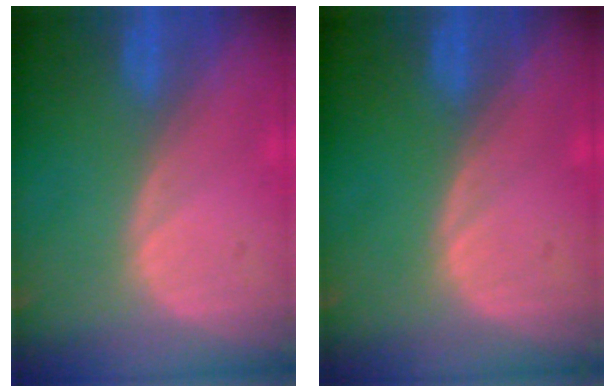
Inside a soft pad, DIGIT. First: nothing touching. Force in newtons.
{"total": 0.0}